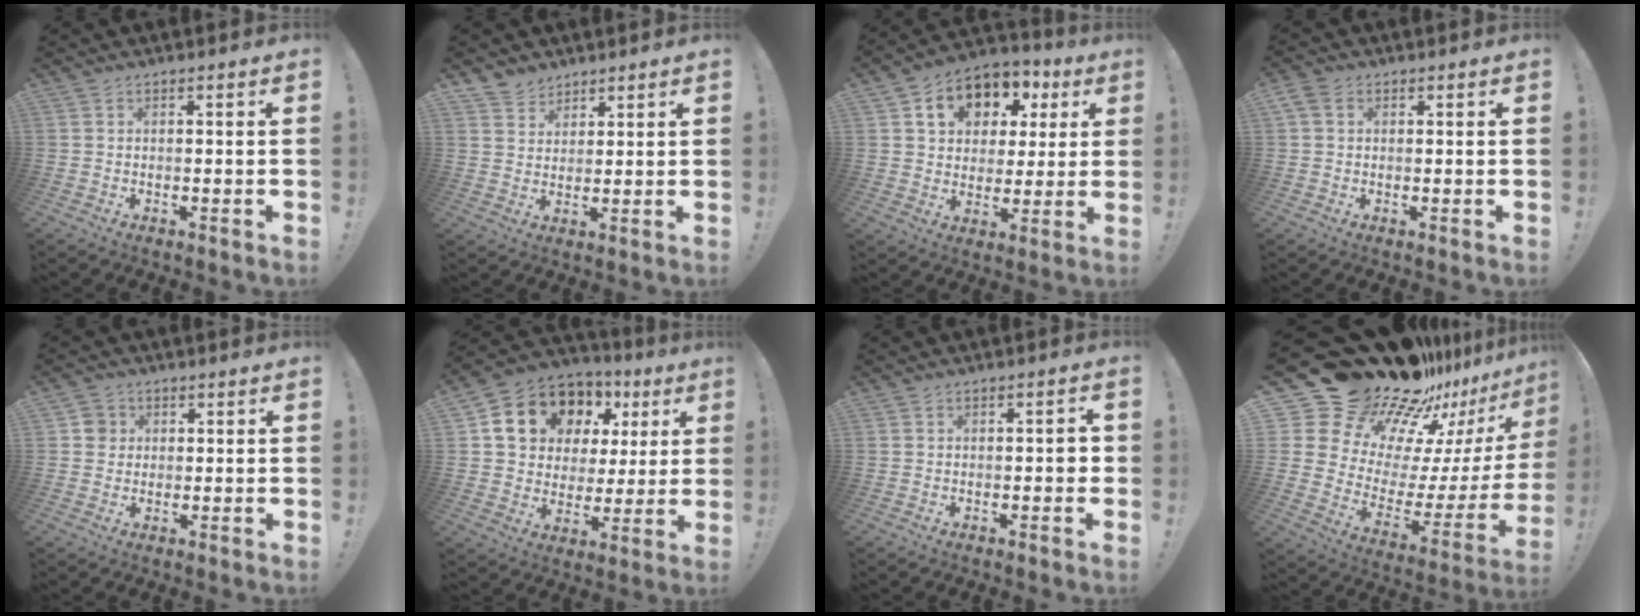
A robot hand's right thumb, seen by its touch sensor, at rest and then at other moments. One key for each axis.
{"total": 4.7, "fx": 3.7, "fy": 2.9, "fz": 0.0, "tx": -0.005, "ty": -0.028, "tz": 0.072}
{"total": 12.6, "fx": 5.1, "fy": 9.9, "fz": 6.0, "tx": -0.089, "ty": -0.020, "tz": 0.096}
{"total": 3.5, "fx": 1.4, "fy": 2.7, "fz": 1.7, "tx": -0.030, "ty": 0.003, "tz": 0.028}
{"total": 4.1, "fx": 0.7, "fy": 3.9, "fz": 1.0, "tx": -0.013, "ty": 0.010, "tz": 0.014}
{"total": 14.5, "fx": 7.9, "fy": 10.8, "fz": 5.8, "tx": -0.094, "ty": -0.046, "tz": 0.162}
{"total": 2.3, "fx": -0.7, "fy": 1.0, "fz": 1.9, "tx": -0.026, "ty": 0.007, "tz": -0.014}
{"total": 25.2, "fx": 19.2, "fy": 11.5, "fz": 11.6, "tx": -0.164, "ty": -0.172, "tz": 0.382}